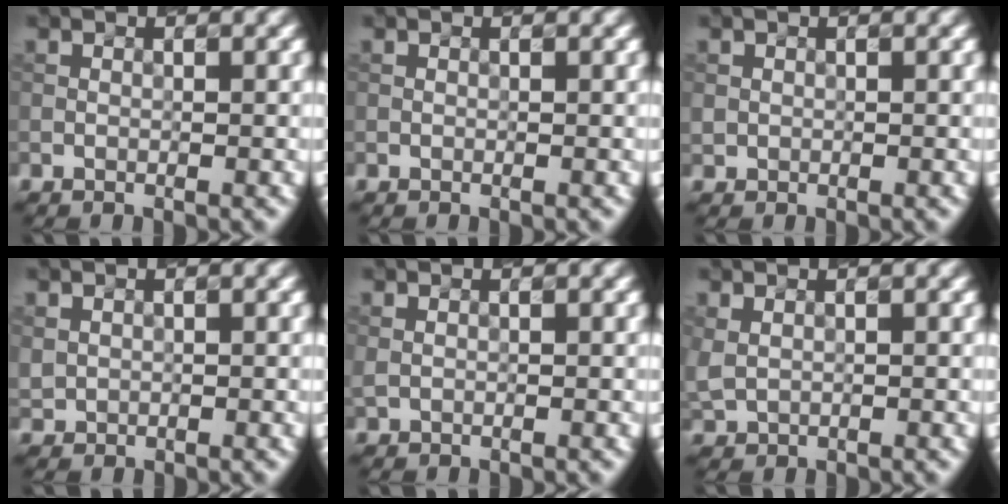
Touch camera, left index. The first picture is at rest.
{"total": 0.0}
{"total": 0.6, "force": [0.1, 0.6, 0.0], "torque": [0.005, -0.003, 0.000]}
{"total": 0.9, "force": [0.3, 0.9, 0.1], "torque": [0.001, -0.002, 0.008]}
{"total": 0.0}
{"total": 1.3, "force": [0.3, 1.0, 0.8], "torque": [-0.023, -0.002, 0.012]}